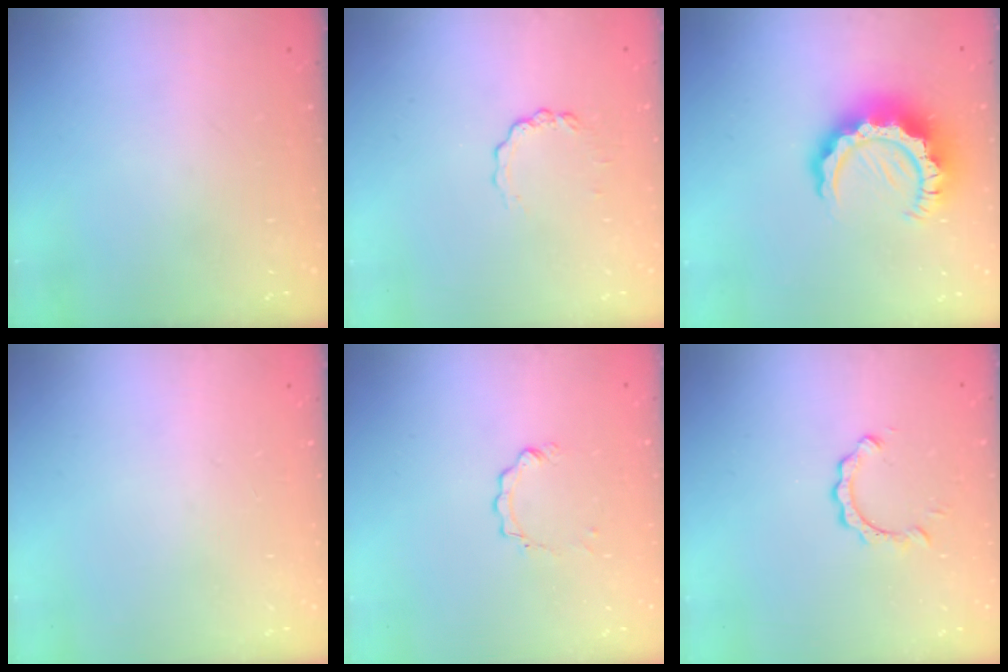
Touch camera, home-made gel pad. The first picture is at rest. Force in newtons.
{"total": 2.8, "press": 2.8, "slide": 0.3}
{"total": 12.4, "press": 12.3, "slide": 1.3}
{"total": 0.0}
{"total": 2.3, "press": 2.3, "slide": 0.3}
{"total": 2.8, "press": 2.8, "slide": 0.2}